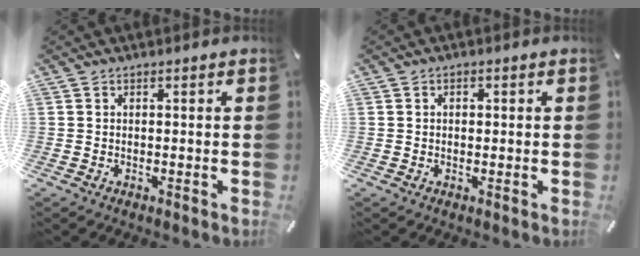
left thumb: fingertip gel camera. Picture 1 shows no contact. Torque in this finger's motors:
{"motor_torque": [-0.03, -0.53, 0.04, 0.02, -0.01]}